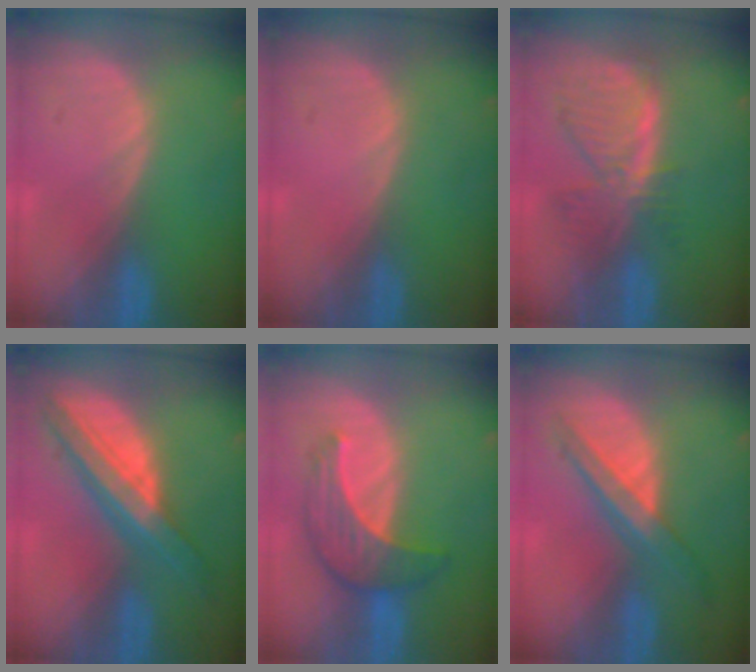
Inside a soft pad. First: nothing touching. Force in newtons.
{"total": 0.0}
{"total": 8.0, "press": 7.1, "slide": 3.7}
{"total": 8.5, "press": 8.5, "slide": 0.5}
{"total": 6.9, "press": 6.8, "slide": 1.0}
{"total": 7.1, "press": 6.0, "slide": 3.9}